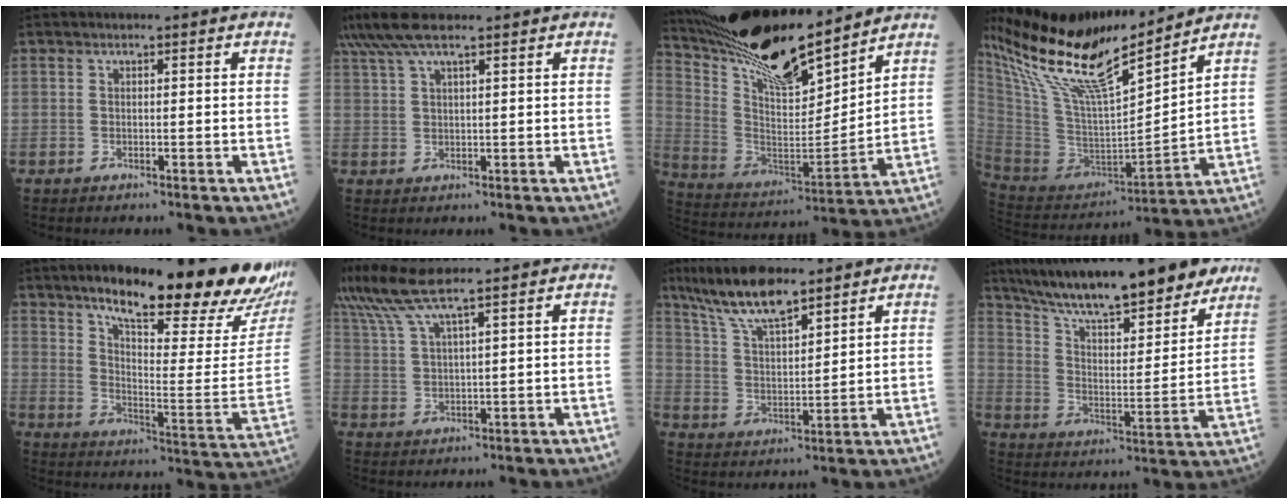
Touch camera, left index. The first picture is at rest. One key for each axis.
{"total": 7.9, "fx": 6.3, "fy": 0.8, "fz": 4.8, "tx": -0.095, "ty": 0.046, "tz": 0.115}
{"total": 18.3, "fx": 16.1, "fy": 2.2, "fz": 8.5, "tx": -0.167, "ty": -0.013, "tz": 0.296}
{"total": 20.3, "fx": 16.5, "fy": 1.7, "fz": 11.6, "tx": -0.223, "ty": -0.005, "tz": 0.313}
{"total": 25.7, "fx": 21.0, "fy": 2.7, "fz": 14.6, "tx": -0.214, "ty": -0.058, "tz": 0.273}
{"total": 6.8, "fx": 5.7, "fy": -1.0, "fz": 3.6, "tx": -0.086, "ty": 0.016, "tz": 0.116}
{"total": 10.4, "fx": 8.5, "fy": 1.8, "fz": 5.8, "tx": -0.120, "ty": 0.010, "tz": 0.164}
{"total": 24.1, "fx": 19.8, "fy": 4.4, "fz": 13.0, "tx": -0.213, "ty": -0.003, "tz": 0.298}